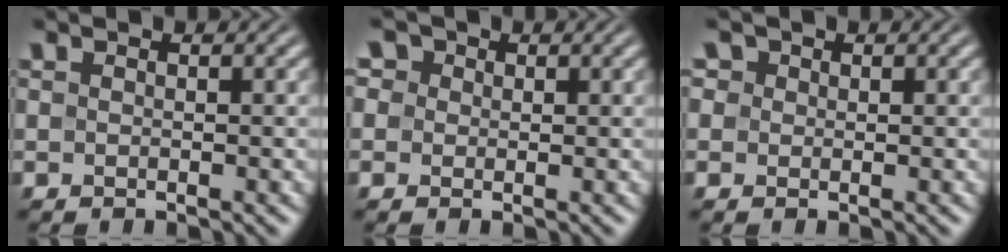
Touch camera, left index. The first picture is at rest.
{"total": 3.1, "force": [1.5, 2.5, 1.2], "torque": [-0.023, 0.019, 0.001]}
{"total": 2.0, "force": [1.0, 1.6, 0.6], "torque": [-0.014, 0.010, -0.001]}